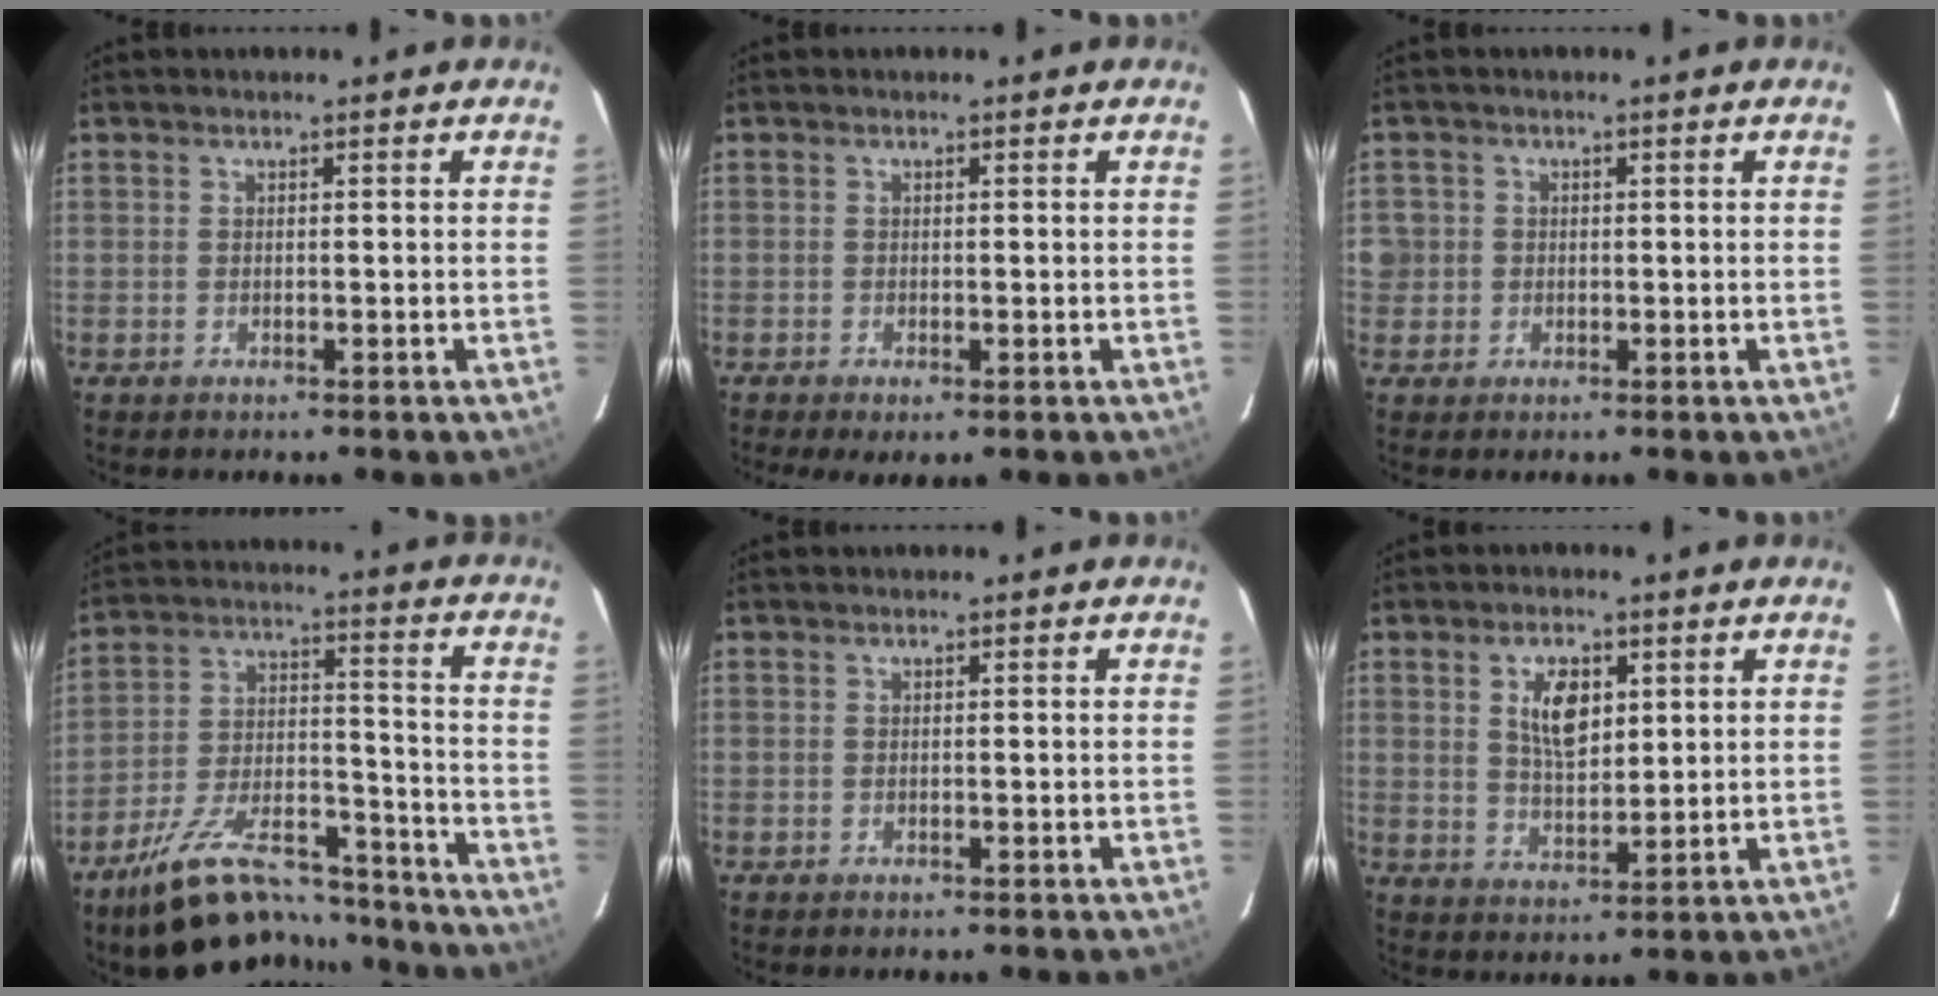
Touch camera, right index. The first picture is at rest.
{"total": 2.2, "force": [-1.0, 0.5, 2.0], "torque": [-0.038, -0.010, -0.011]}
{"total": 3.4, "force": [-0.3, 3.3, 0.3], "torque": [0.004, 0.016, -0.001]}
{"total": 21.6, "force": [-17.5, 7.5, 10.2], "torque": [-0.183, 0.011, -0.258]}
{"total": 0.0}
{"total": 7.2, "force": [2.5, 3.7, 5.7], "torque": [-0.100, 0.004, 0.051]}